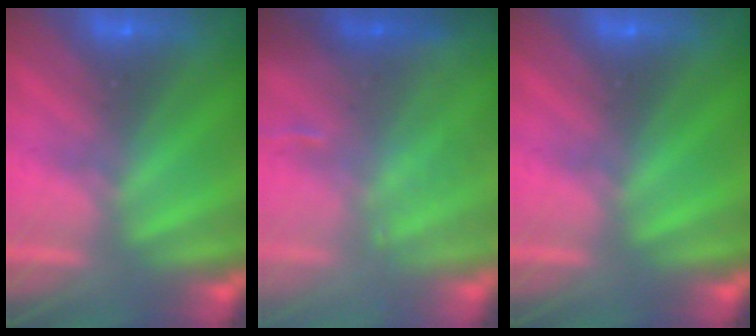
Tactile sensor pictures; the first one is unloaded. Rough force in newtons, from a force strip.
{"total": 2.7}
{"total": 0.0}